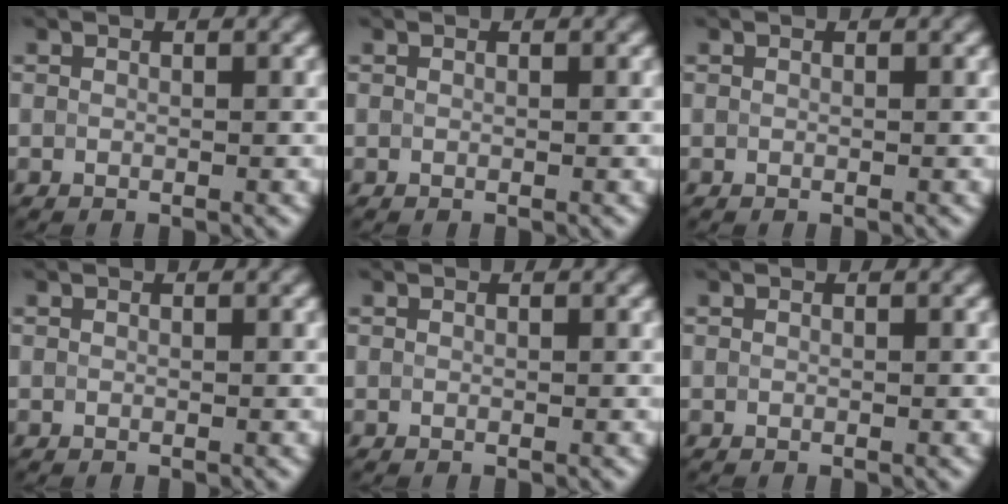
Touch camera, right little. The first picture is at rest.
{"total": 0.0}
{"total": 0.0}
{"total": 0.0}
{"total": 0.0}
{"total": 0.0}